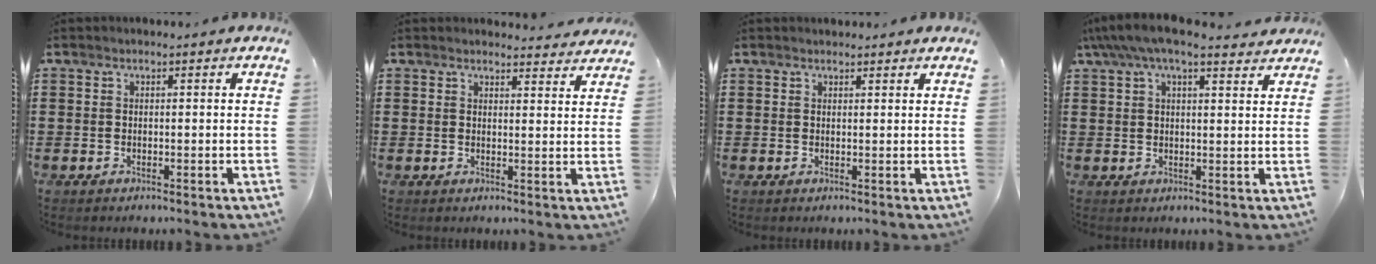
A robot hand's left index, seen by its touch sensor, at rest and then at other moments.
{"total": 2.6, "force": [2.6, 0.4, 0.3], "torque": [-0.006, -0.008, 0.047]}
{"total": 1.1, "force": [1.1, 0.2, 0.1], "torque": [-0.004, 0.002, 0.021]}
{"total": 6.0, "force": [4.7, 1.5, 3.4], "torque": [-0.078, -0.005, 0.084]}